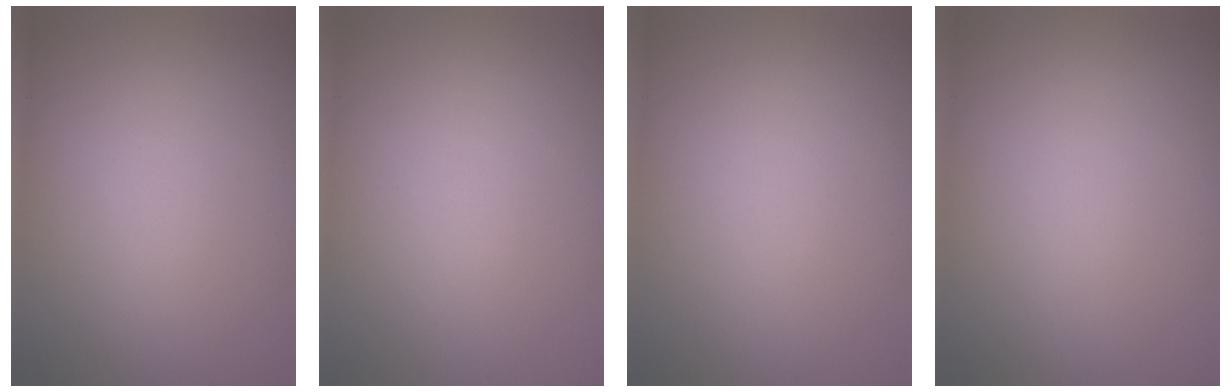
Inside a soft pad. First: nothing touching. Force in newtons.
{"total": 0.0}
{"total": 0.0}
{"total": 0.0}